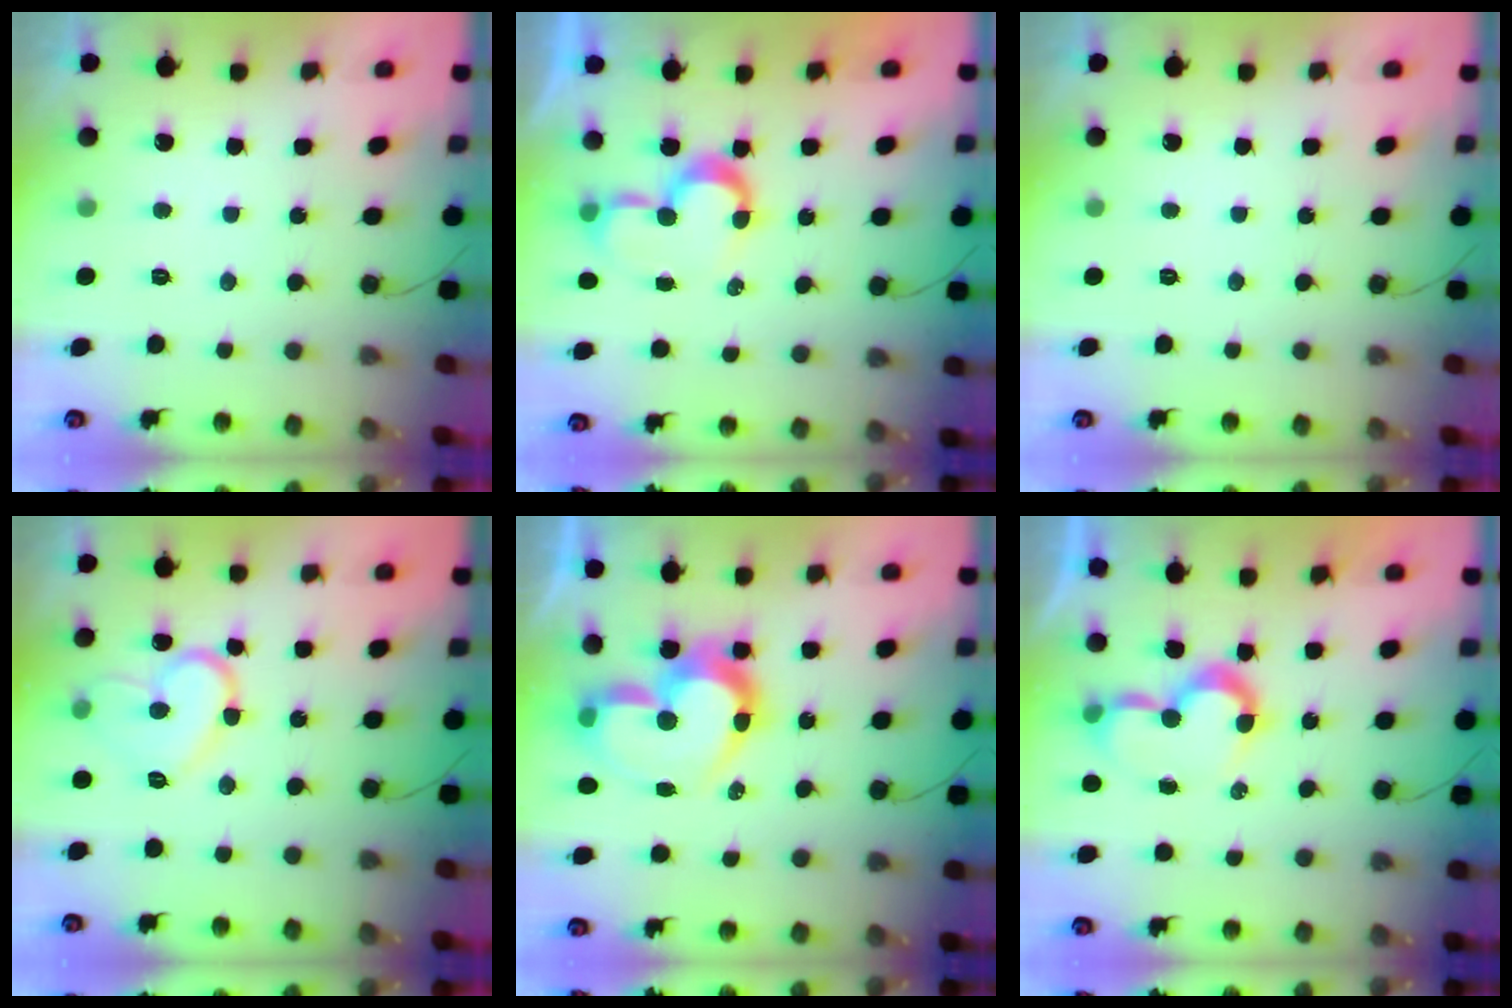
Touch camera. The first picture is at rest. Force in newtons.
{"total": 7.9, "press": 7.9, "slide": 0.2}
{"total": 0.0}
{"total": 13.4, "press": 13.4, "slide": 0.7}
{"total": 15.6, "press": 15.3, "slide": 2.7}
{"total": 7.8, "press": 7.8, "slide": 0.8}